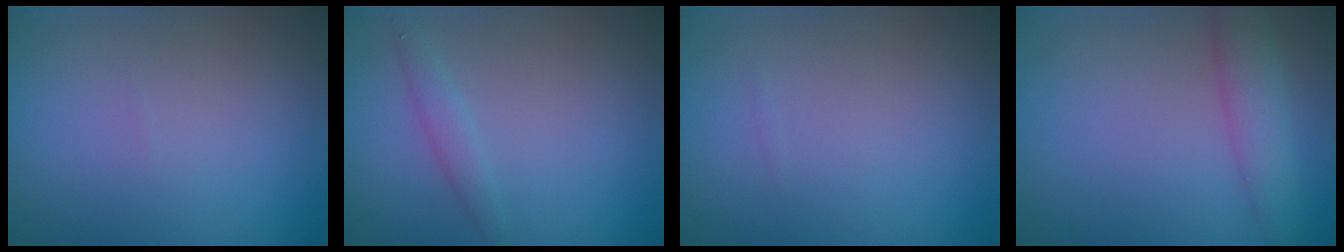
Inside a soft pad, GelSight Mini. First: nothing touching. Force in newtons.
{"total": 1.4, "press": 1.4, "slide": 0.0}
{"total": 0.0}
{"total": 3.9, "press": 3.9, "slide": 0.1}